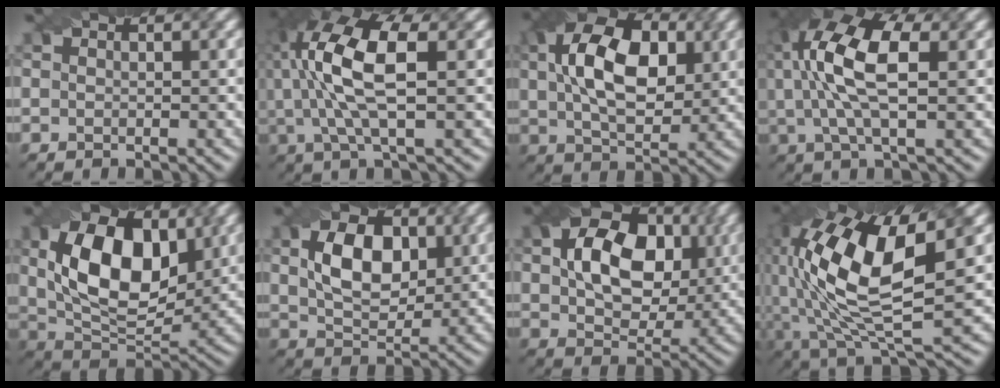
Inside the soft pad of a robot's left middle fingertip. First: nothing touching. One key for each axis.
{"total": 9.1, "fx": 1.8, "fy": 3.1, "fz": 8.4, "tx": -0.177, "ty": 0.013, "tz": 0.032}
{"total": 10.4, "fx": 2.4, "fy": 5.9, "fz": 8.2, "tx": -0.152, "ty": 0.018, "tz": 0.038}
{"total": 9.1, "fx": 2.1, "fy": 3.5, "fz": 8.2, "tx": -0.172, "ty": 0.016, "tz": 0.030}
{"total": 10.9, "fx": 2.4, "fy": 6.2, "fz": 8.6, "tx": -0.153, "ty": 0.003, "tz": 0.039}
{"total": 6.4, "fx": 1.6, "fy": 4.0, "fz": 4.8, "tx": -0.090, "ty": 0.003, "tz": 0.026}
{"total": 9.4, "fx": 1.9, "fy": 6.4, "fz": 6.7, "tx": -0.118, "ty": 0.008, "tz": 0.027}
{"total": 14.9, "fx": 2.5, "fy": 6.3, "fz": 13.2, "tx": -0.272, "ty": 0.008, "tz": 0.040}